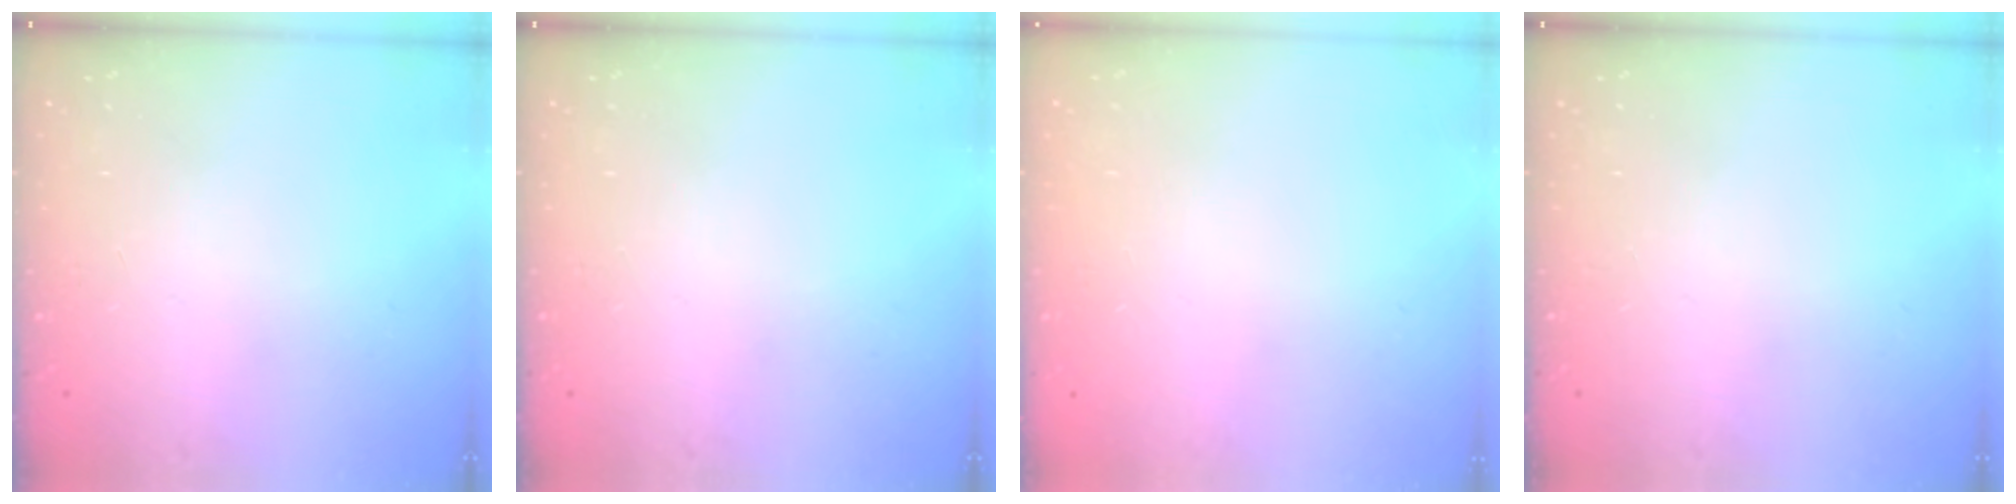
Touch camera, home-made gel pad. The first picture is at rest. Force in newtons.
{"total": 0.0}
{"total": 0.0}
{"total": 0.0}